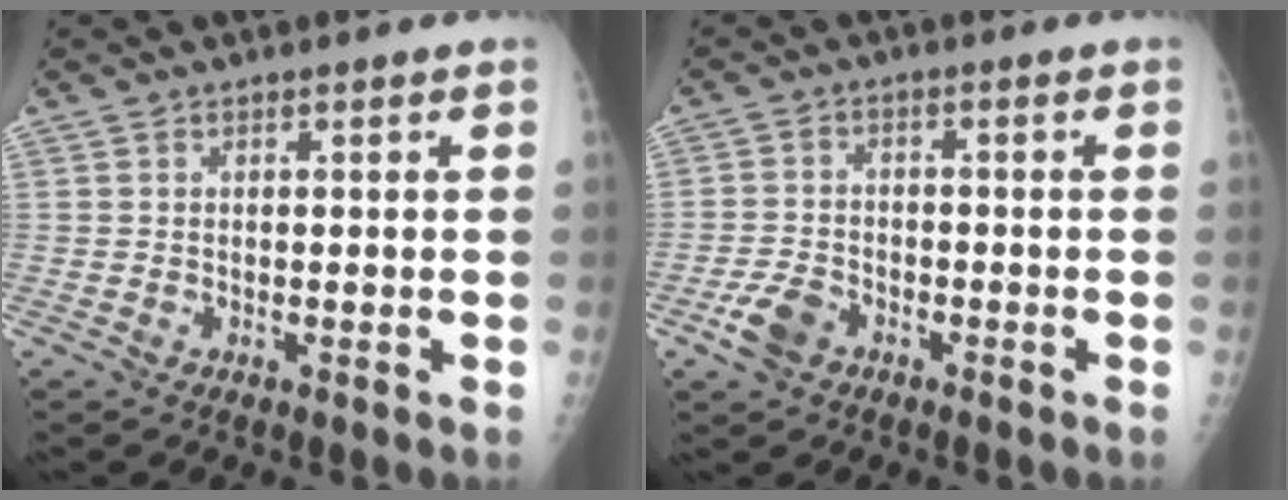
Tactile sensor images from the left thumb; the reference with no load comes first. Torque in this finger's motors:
{"motor_torque": [-0.50, 0.57, 0.09, 0.09, 0.04]}